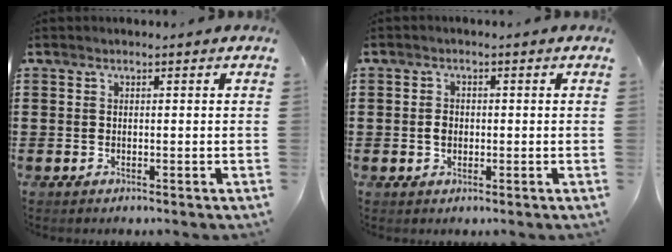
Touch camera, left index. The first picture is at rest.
{"total": 1.9, "force": [-0.1, 1.5, 1.2], "torque": [-0.026, 0.007, -0.004]}